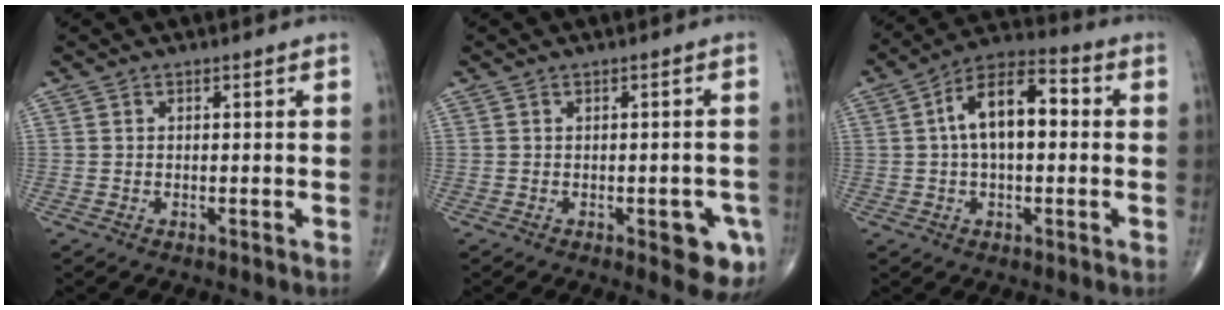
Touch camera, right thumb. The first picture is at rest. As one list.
[{"total": 6.8, "force": [-2.5, 2.8, 5.7], "torque": [-0.047, 0.002, -0.023]}, {"total": 12.6, "force": [1.4, 6.5, 10.7], "torque": [-0.175, 0.034, 0.013]}]